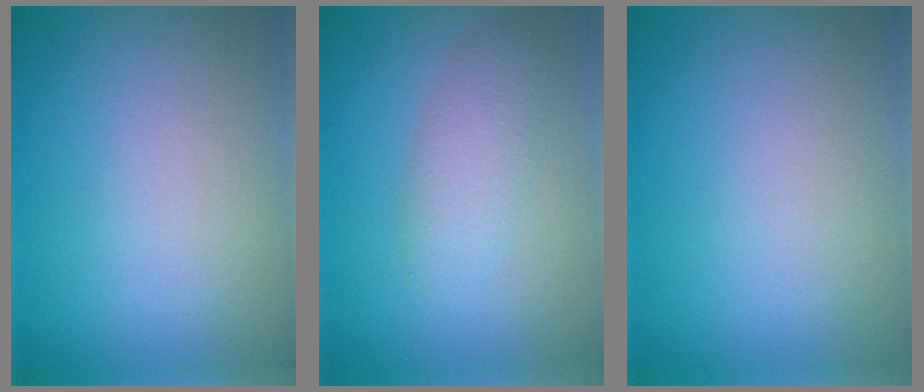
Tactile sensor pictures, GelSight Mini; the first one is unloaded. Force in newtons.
{"total": 2.7, "press": 2.7, "slide": 0.1}
{"total": 0.0}